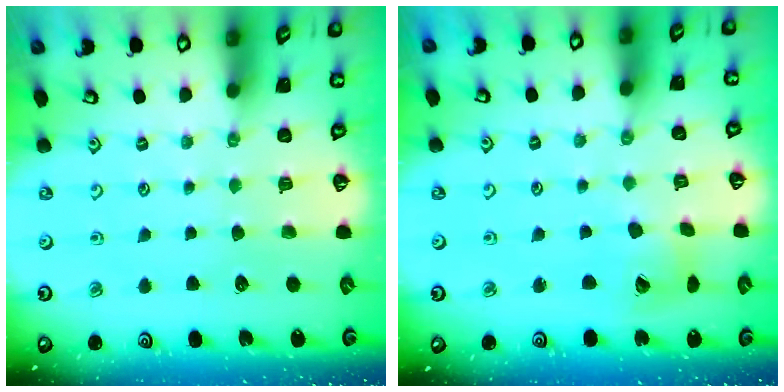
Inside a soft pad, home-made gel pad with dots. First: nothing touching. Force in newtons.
{"total": 8.5, "press": 8.4, "slide": 1.2}